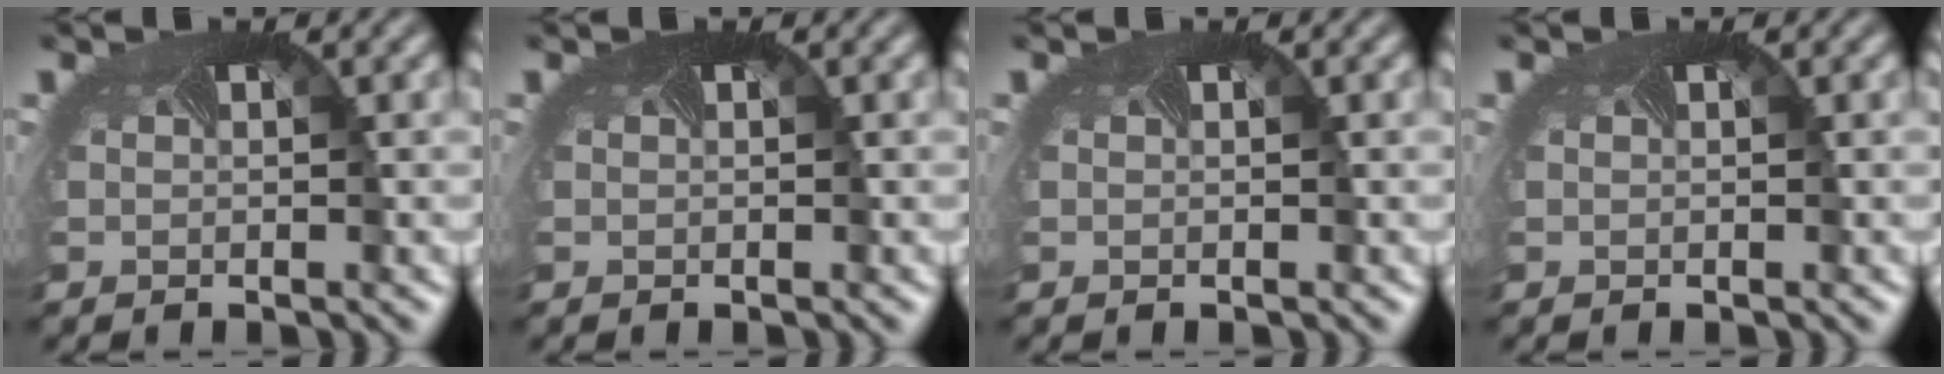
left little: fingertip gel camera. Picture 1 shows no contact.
{"total": 0.0}
{"total": 0.0}
{"total": 0.0}